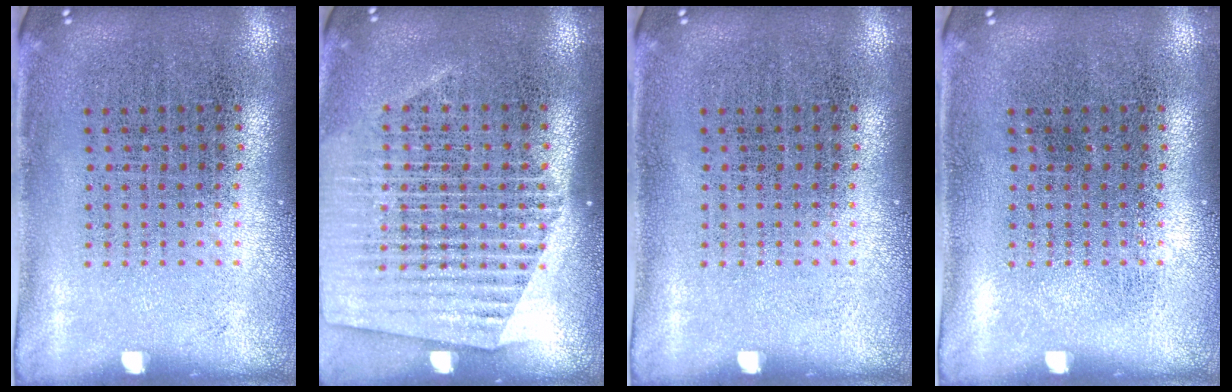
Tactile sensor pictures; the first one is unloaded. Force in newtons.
{"total": 1.6, "press": 1.6, "slide": 0.5}
{"total": 0.0}
{"total": 0.0}